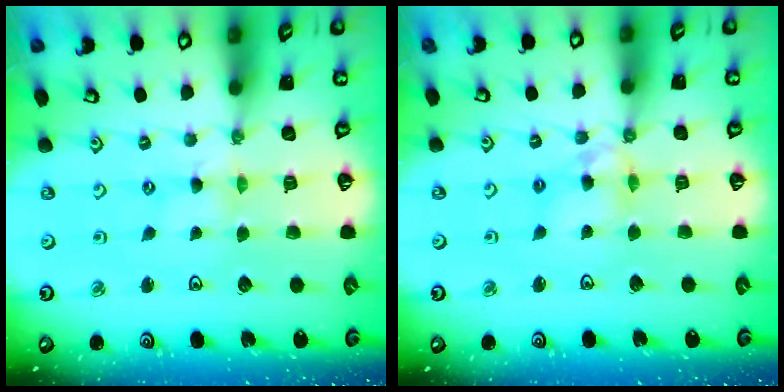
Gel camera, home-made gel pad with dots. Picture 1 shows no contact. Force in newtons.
{"total": 8.0, "press": 8.0, "slide": 0.8}